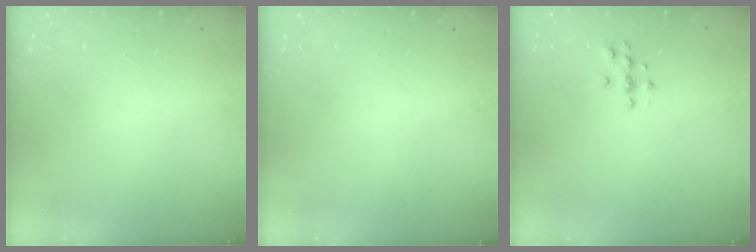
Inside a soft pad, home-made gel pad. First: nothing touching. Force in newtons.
{"total": 0.0}
{"total": 3.8, "press": 3.8, "slide": 0.4}